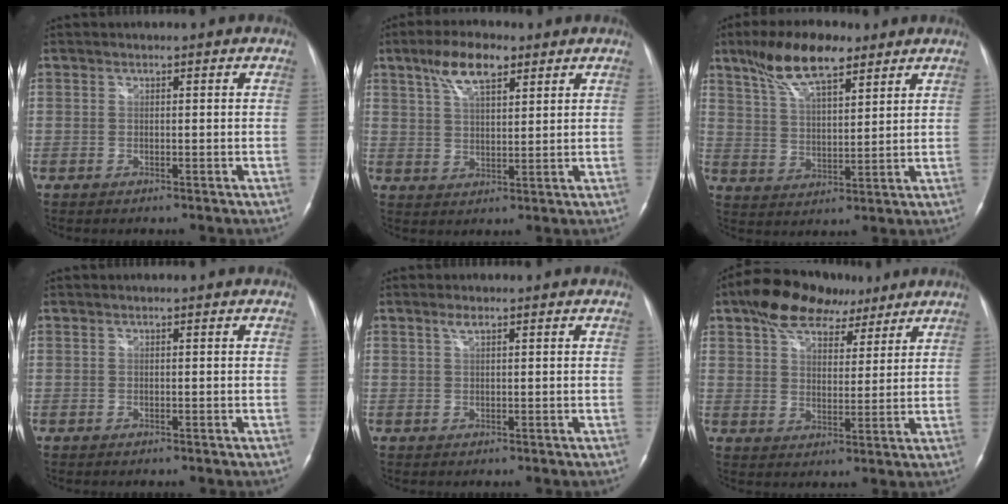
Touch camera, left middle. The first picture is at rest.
{"total": 7.7, "force": [4.7, 2.7, 5.5], "torque": [-0.110, 0.014, 0.088]}
{"total": 11.3, "force": [7.8, 3.5, 7.3], "torque": [-0.140, 0.015, 0.145]}
{"total": 0.0}
{"total": 1.2, "force": [0.8, 0.3, 0.9], "torque": [-0.019, 0.005, 0.016]}
{"total": 12.5, "force": [8.5, 6.4, 6.6], "torque": [-0.108, 0.034, 0.143]}